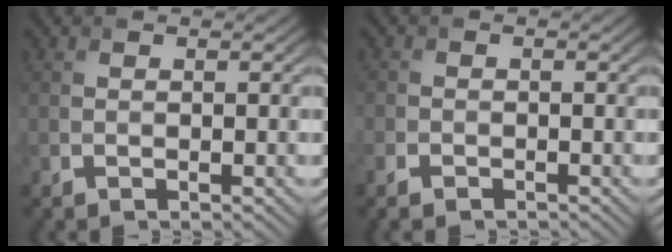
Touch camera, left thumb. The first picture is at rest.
{"total": 1.8, "force": [-1.4, 0.7, 0.8], "torque": [-0.014, -0.005, -0.031]}